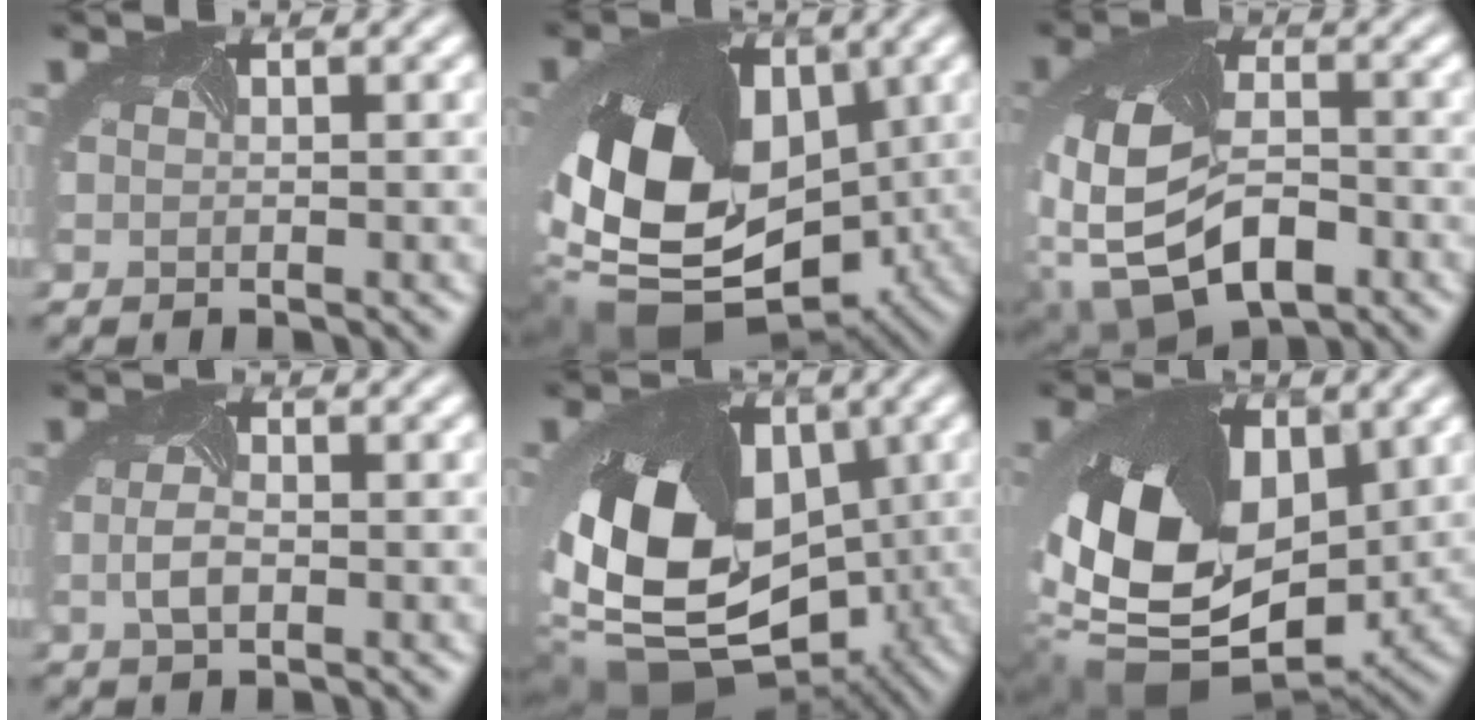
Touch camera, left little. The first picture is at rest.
{"total": 15.8, "force": [-3.1, 10.9, 11.0], "torque": [-0.224, -0.030, -0.041]}
{"total": 9.6, "force": [-3.4, 5.9, 6.7], "torque": [-0.153, -0.029, -0.050]}
{"total": 1.6, "force": [-0.3, 0.9, 1.3], "torque": [-0.045, -0.001, -0.007]}
{"total": 15.8, "force": [-2.5, 11.2, 10.8], "torque": [-0.209, -0.023, -0.026]}
{"total": 15.2, "force": [-1.0, 10.6, 10.9], "torque": [-0.233, -0.030, -0.003]}